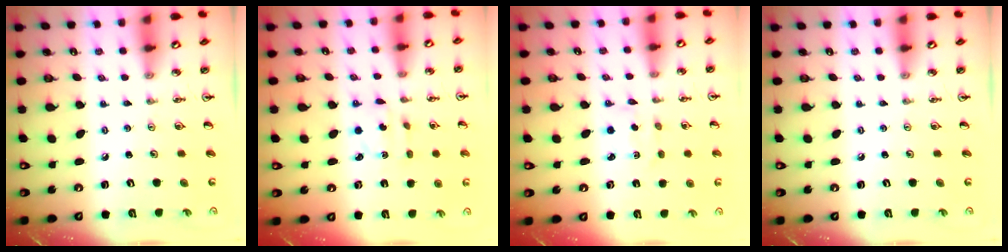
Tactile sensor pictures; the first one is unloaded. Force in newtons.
{"total": 3.6, "press": 3.5, "slide": 0.9}
{"total": 2.3, "press": 2.1, "slide": 0.7}
{"total": 0.0}